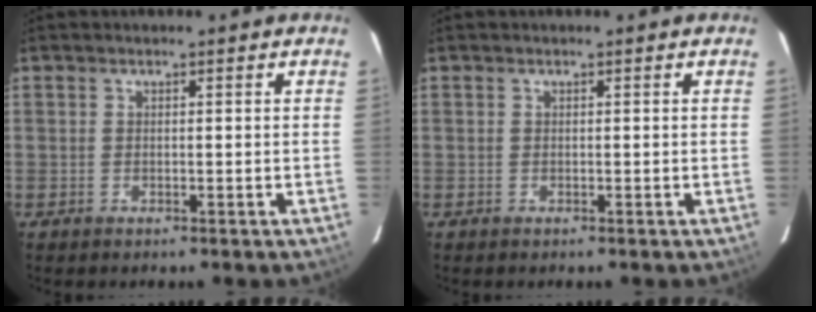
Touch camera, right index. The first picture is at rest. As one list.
[{"total": 0.0}]